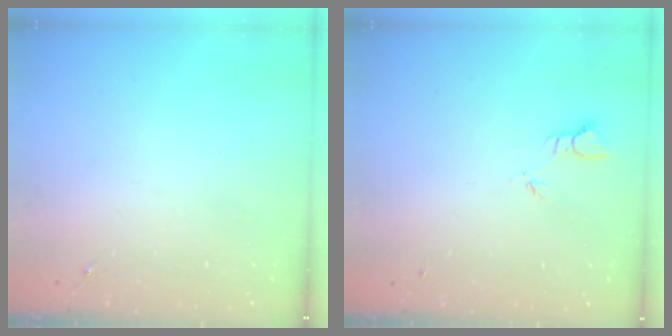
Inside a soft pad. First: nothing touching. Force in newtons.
{"total": 1.8, "press": 1.8, "slide": 0.0}